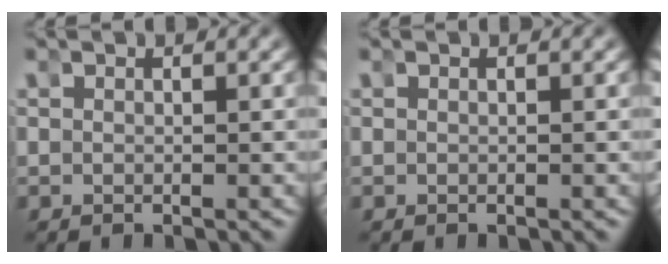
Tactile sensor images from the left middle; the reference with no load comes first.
{"total": 0.0}